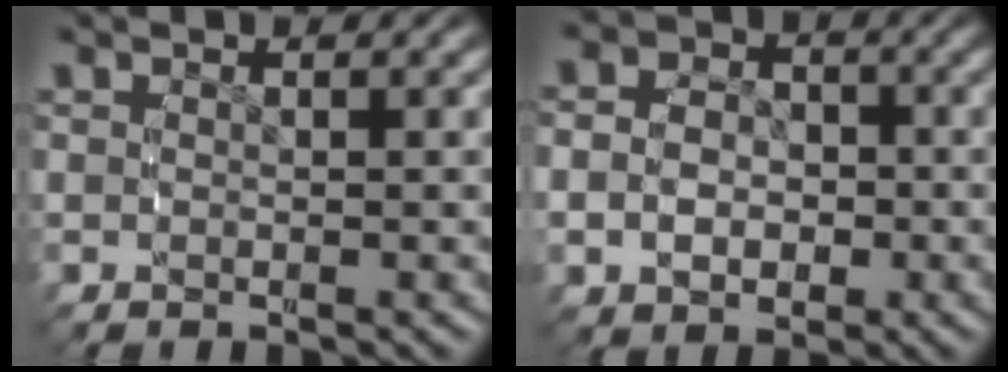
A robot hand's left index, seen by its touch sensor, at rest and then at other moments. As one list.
[{"total": 6.3, "force": [-1.1, 5.4, 3.0], "torque": [-0.060, -0.006, -0.026]}]